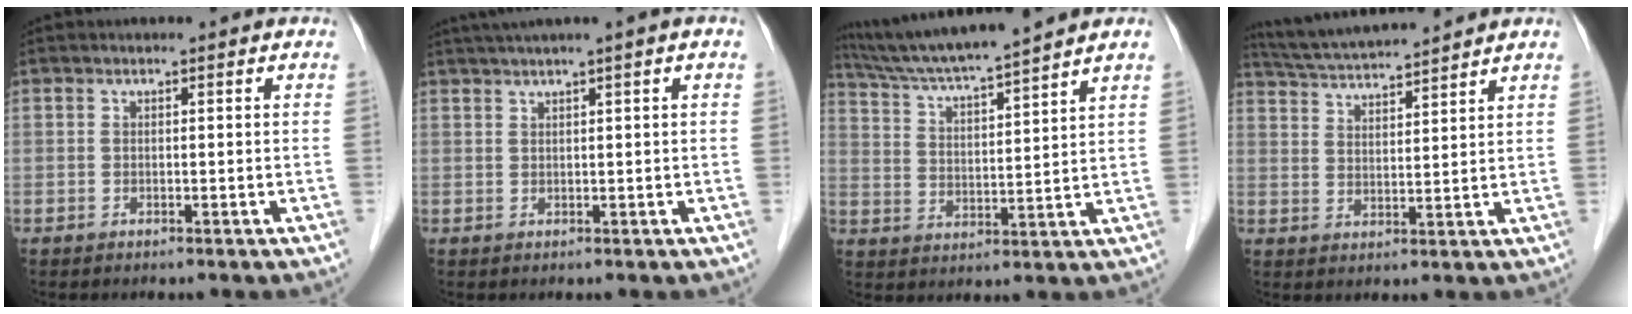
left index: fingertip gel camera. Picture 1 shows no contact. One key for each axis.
{"total": 4.2, "fx": 2.6, "fy": -0.8, "fz": 3.2, "tx": -0.058, "ty": 0.020, "tz": 0.049}
{"total": 13.4, "fx": 12.0, "fy": -1.1, "fz": 5.8, "tx": -0.110, "ty": 0.015, "tz": 0.202}
{"total": 10.8, "fx": 10.1, "fy": -0.2, "fz": 3.8, "tx": -0.077, "ty": 0.025, "tz": 0.170}